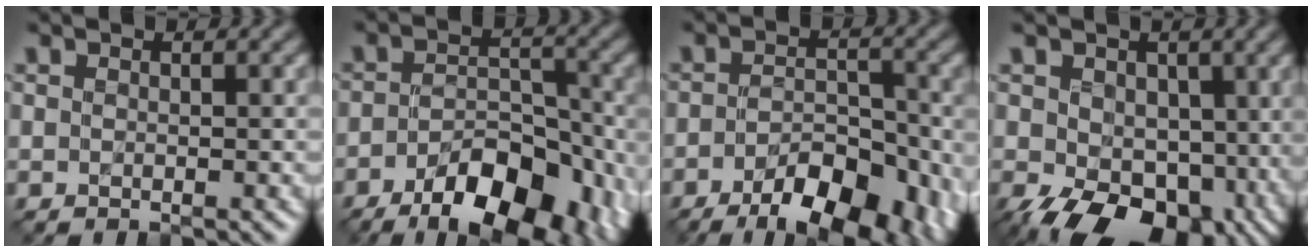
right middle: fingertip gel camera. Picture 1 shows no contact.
{"total": 10.2, "force": [-5.6, 4.7, 7.2], "torque": [-0.107, -0.006, -0.077]}
{"total": 8.4, "force": [-4.6, 3.5, 6.0], "torque": [-0.086, -0.003, -0.068]}
{"total": 11.9, "force": [-3.6, 7.5, 8.5], "torque": [-0.140, -0.037, -0.051]}